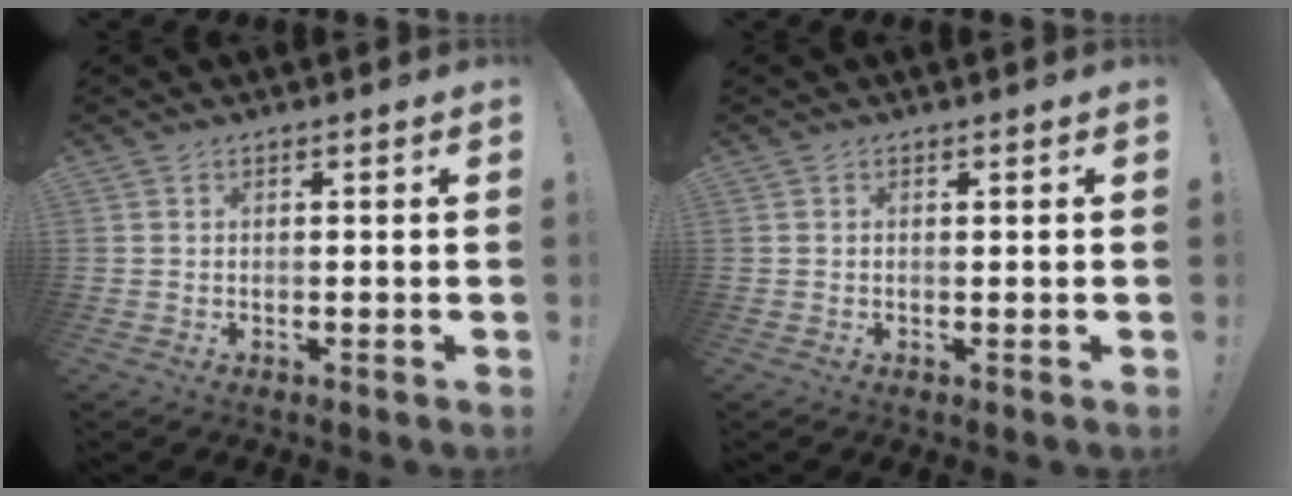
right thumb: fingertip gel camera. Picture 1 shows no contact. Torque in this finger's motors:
{"motor_torque": [-0.03, 0.11, -0.22, 0.03, 0.05]}